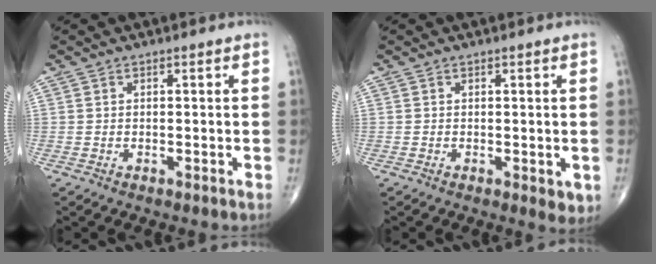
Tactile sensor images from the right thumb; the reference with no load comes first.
{"total": 2.4, "force": [-0.4, 1.1, 2.2], "torque": [-0.019, -0.006, -0.004]}